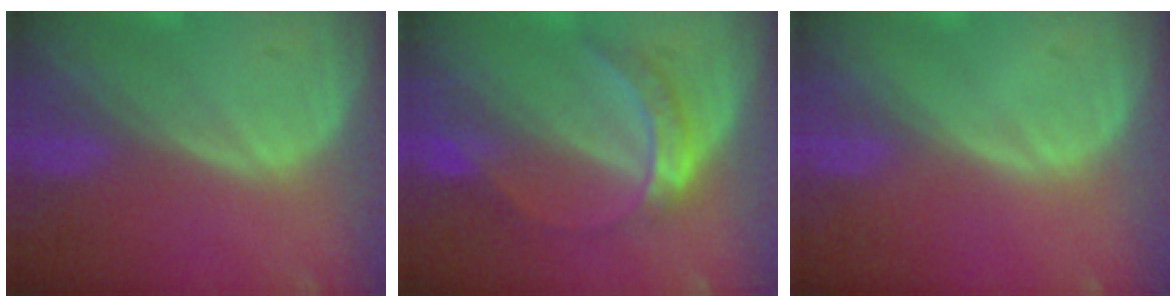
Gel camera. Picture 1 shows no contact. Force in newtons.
{"total": 5.1, "press": 5.1, "slide": 0.5}
{"total": 0.0}